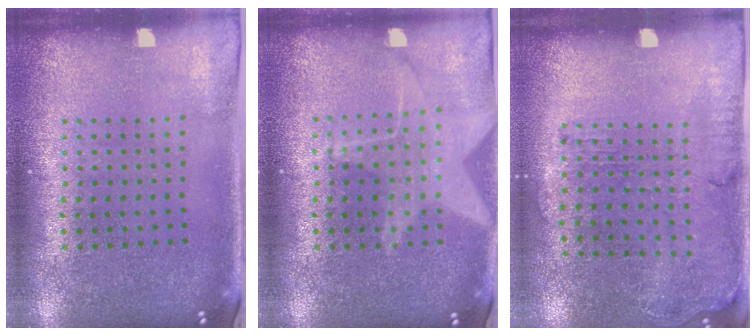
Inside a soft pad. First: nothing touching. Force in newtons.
{"total": 1.5, "press": 1.3, "slide": 0.6}
{"total": 1.6, "press": 1.3, "slide": 1.0}